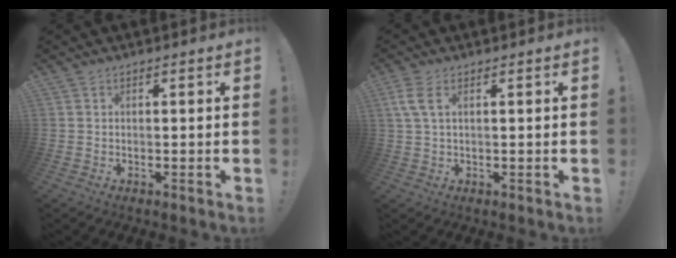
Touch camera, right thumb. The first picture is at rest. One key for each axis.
{"total": 4.9, "fx": 1.9, "fy": 1.9, "fz": 4.1, "tx": -0.086, "ty": 0.001, "tz": 0.035}